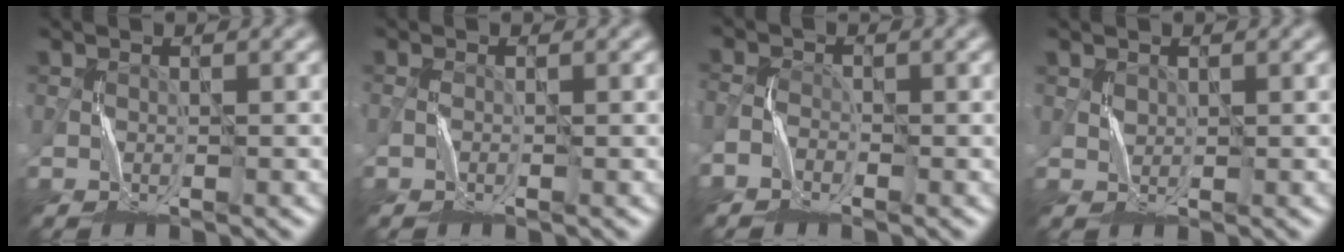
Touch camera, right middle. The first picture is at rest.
{"total": 0.5, "force": [-0.5, 0.0, -0.2], "torque": [0.005, 0.002, -0.010]}
{"total": 1.5, "force": [-1.5, 0.4, 0.1], "torque": [-0.003, 0.003, -0.035]}
{"total": 0.8, "force": [0.5, 0.6, 0.1], "torque": [-0.003, 0.000, 0.013]}